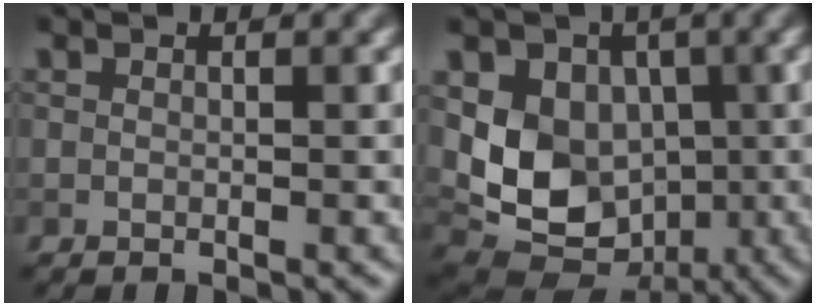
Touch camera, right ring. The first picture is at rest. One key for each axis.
{"total": 9.4, "fx": 0.1, "fy": 7.4, "fz": 5.8, "tx": -0.099, "ty": -0.015, "tz": 0.003}